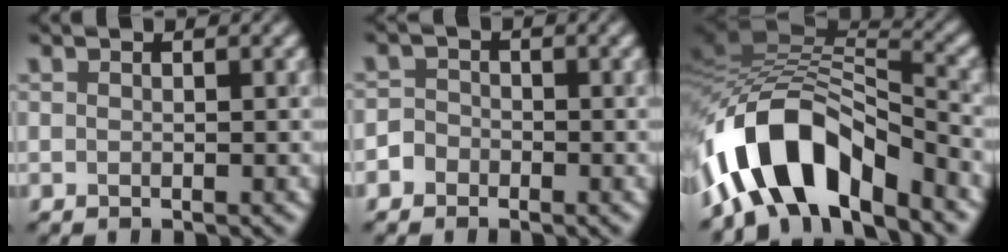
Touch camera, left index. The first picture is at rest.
{"total": 1.6, "force": [-0.9, 1.3, 0.1], "torque": [0.014, 0.007, -0.023]}
{"total": 11.4, "force": [-5.9, 5.2, 8.3], "torque": [-0.140, 0.019, -0.111]}